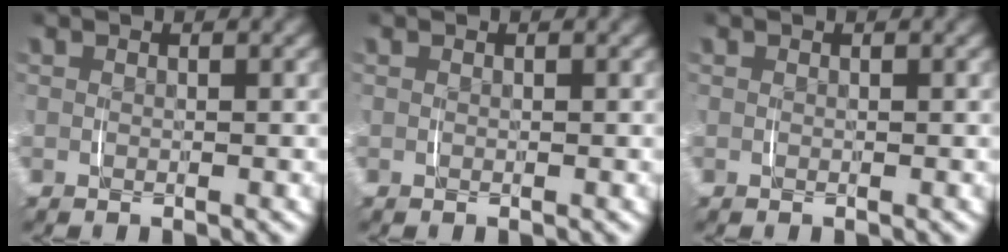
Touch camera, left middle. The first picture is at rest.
{"total": 0.0}
{"total": 0.0}